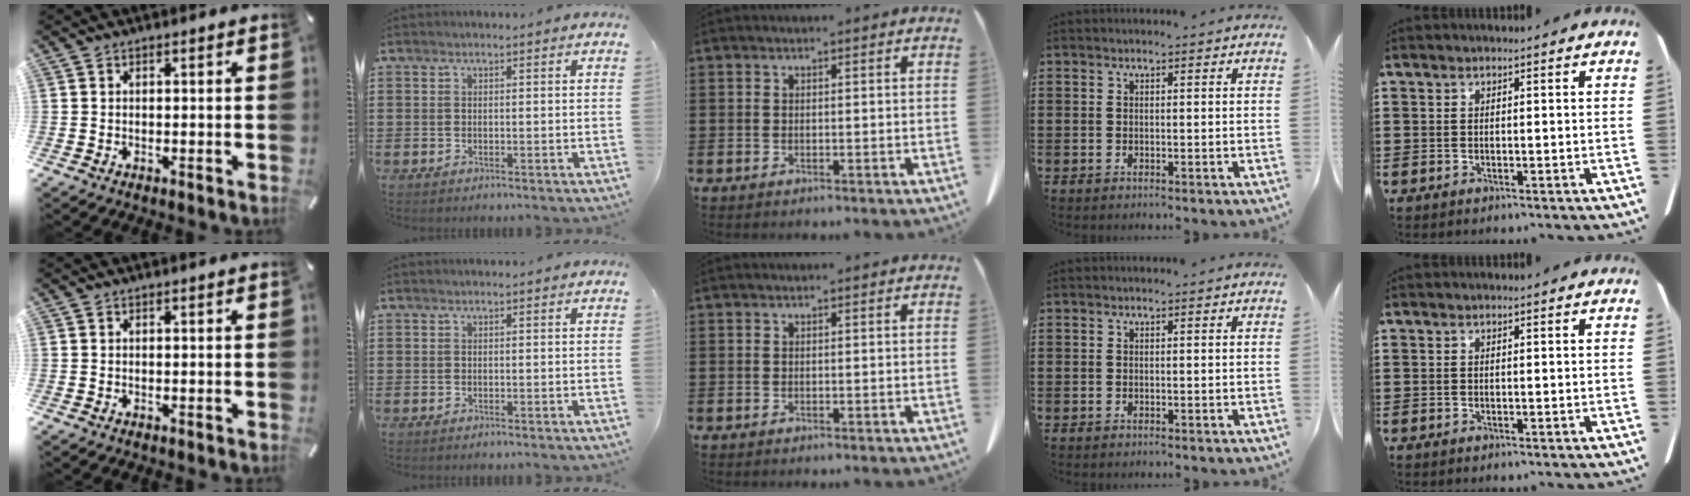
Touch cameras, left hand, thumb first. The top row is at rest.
{}